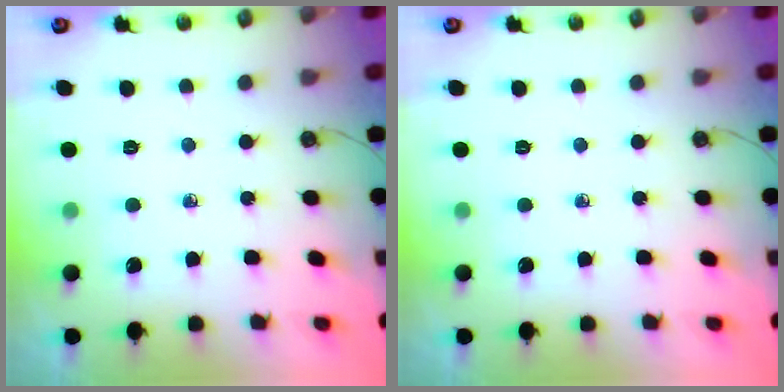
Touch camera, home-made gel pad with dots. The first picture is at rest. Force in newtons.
{"total": 0.0}